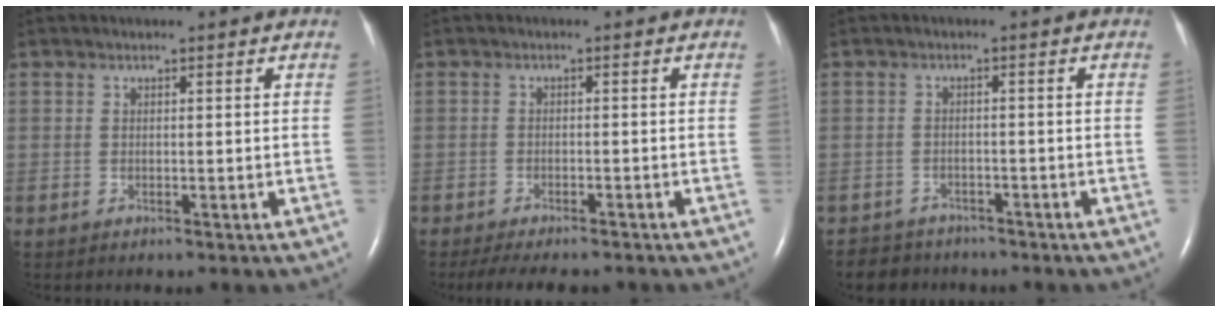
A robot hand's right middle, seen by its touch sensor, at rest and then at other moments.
{"total": 9.8, "force": [-8.4, 2.5, 4.4], "torque": [-0.069, -0.014, -0.114]}
{"total": 4.9, "force": [-4.1, 2.5, -0.2], "torque": [0.003, 0.001, -0.064]}